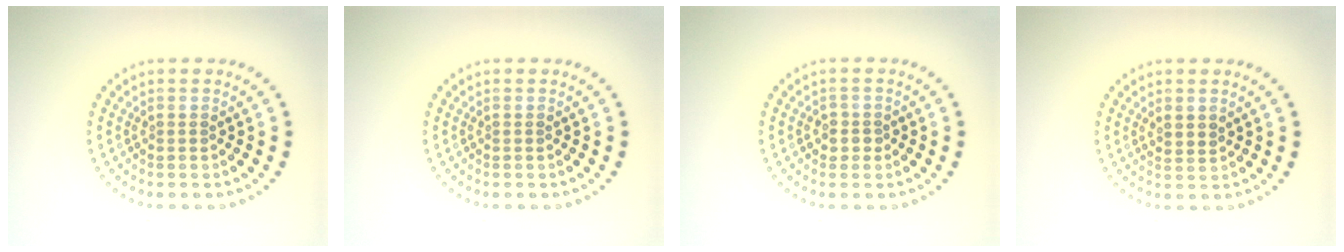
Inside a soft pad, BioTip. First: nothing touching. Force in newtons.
{"total": 0.0}
{"total": 1.4, "press": 1.2, "slide": 0.7}
{"total": 1.4, "press": 1.2, "slide": 0.7}